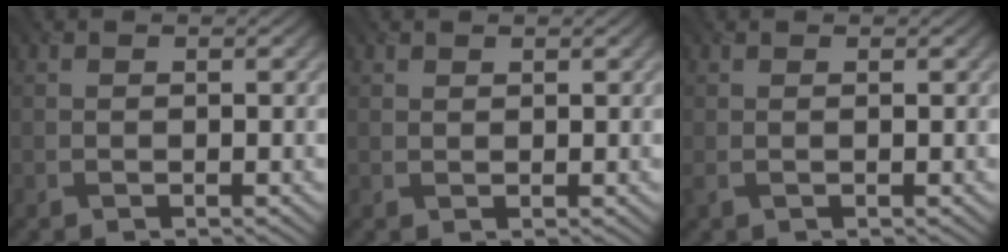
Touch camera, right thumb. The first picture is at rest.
{"total": 0.6, "force": [0.6, 0.3, 0.0], "torque": [-0.002, 0.000, 0.014]}
{"total": 0.6, "force": [0.1, 0.2, 0.6], "torque": [-0.014, 0.004, 0.002]}